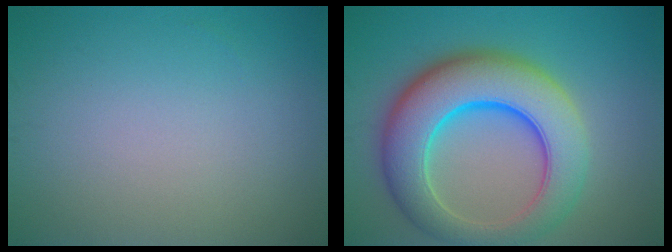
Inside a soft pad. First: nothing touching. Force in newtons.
{"total": 10.5, "press": 10.5, "slide": 0.2}